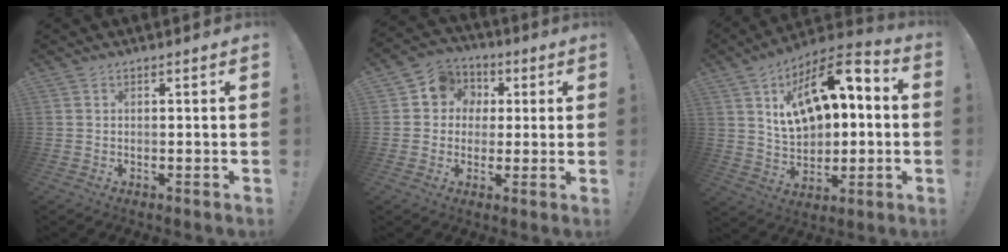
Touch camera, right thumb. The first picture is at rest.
{"total": 9.3, "force": [1.1, 8.8, 3.0], "torque": [-0.040, 0.012, 0.028]}
{"total": 16.8, "force": [5.7, 9.9, 12.3], "torque": [-0.185, -0.023, 0.101]}